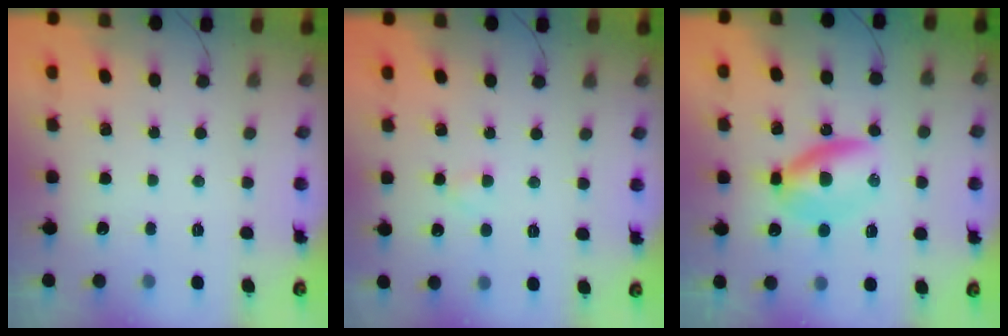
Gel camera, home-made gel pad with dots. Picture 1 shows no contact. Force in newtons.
{"total": 1.8, "press": 1.6, "slide": 0.8}
{"total": 6.5, "press": 6.5, "slide": 0.3}